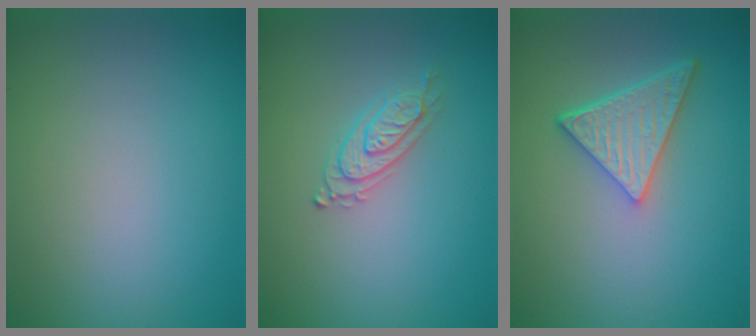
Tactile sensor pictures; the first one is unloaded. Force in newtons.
{"total": 2.2, "press": 2.0, "slide": 0.8}
{"total": 5.1, "press": 4.1, "slide": 3.0}